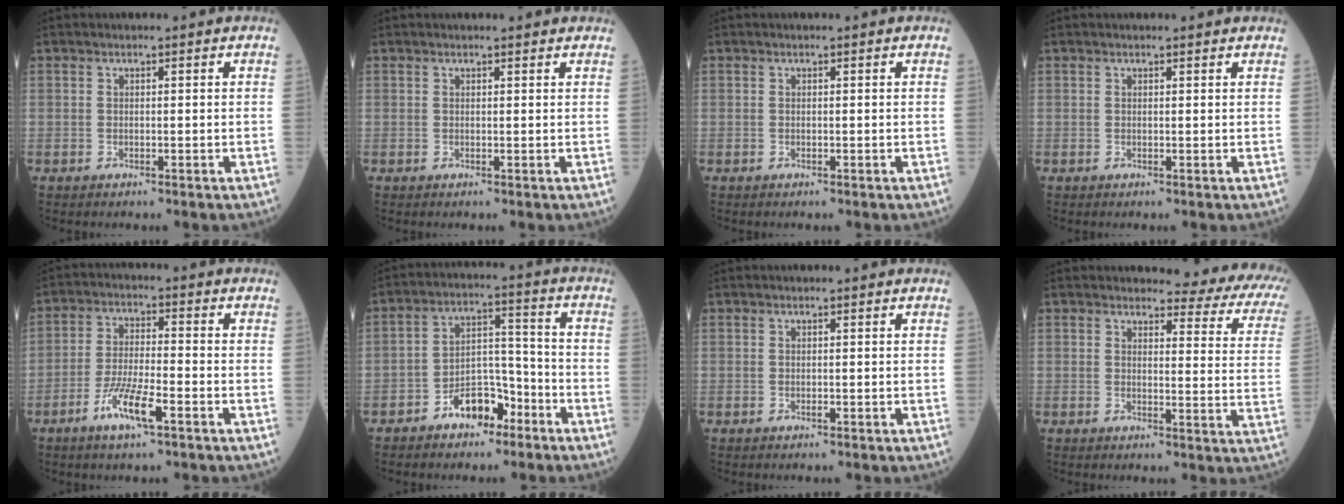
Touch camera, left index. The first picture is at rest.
{"total": 1.2, "force": [1.2, 0.1, 0.2], "torque": [-0.007, 0.003, 0.010]}
{"total": 0.0}
{"total": 0.9, "force": [0.9, 0.0, 0.1], "torque": [-0.007, 0.003, 0.007]}
{"total": 7.1, "force": [-3.9, 0.9, 5.9], "torque": [-0.119, -0.006, -0.076]}
{"total": 7.5, "force": [-4.9, 3.9, 4.1], "torque": [-0.071, 0.025, -0.086]}
{"total": 0.0}
{"total": 12.8, "force": [11.8, 2.4, 4.5], "torque": [-0.024, -0.068, 0.098]}